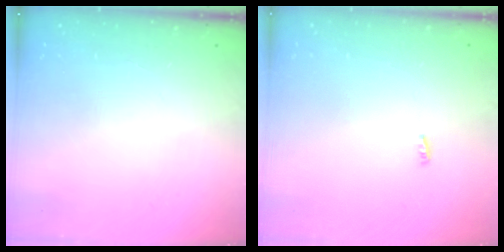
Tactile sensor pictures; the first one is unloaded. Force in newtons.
{"total": 2.3, "press": 2.1, "slide": 0.8}